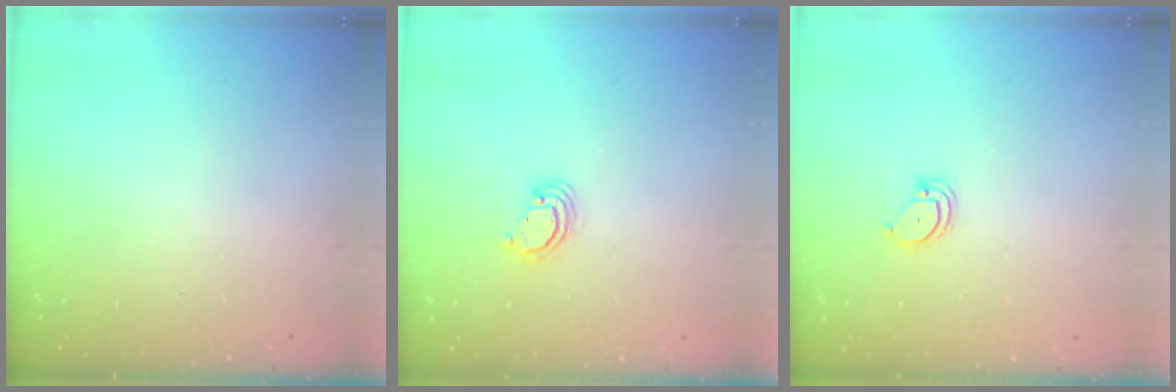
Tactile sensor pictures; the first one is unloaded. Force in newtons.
{"total": 3.6, "press": 3.6, "slide": 0.3}
{"total": 2.9, "press": 2.9, "slide": 0.2}